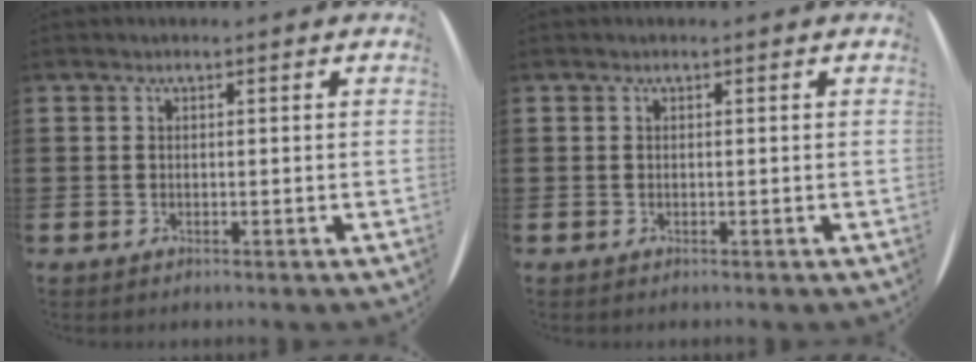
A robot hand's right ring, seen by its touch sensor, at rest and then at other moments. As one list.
[{"total": 0.0}]